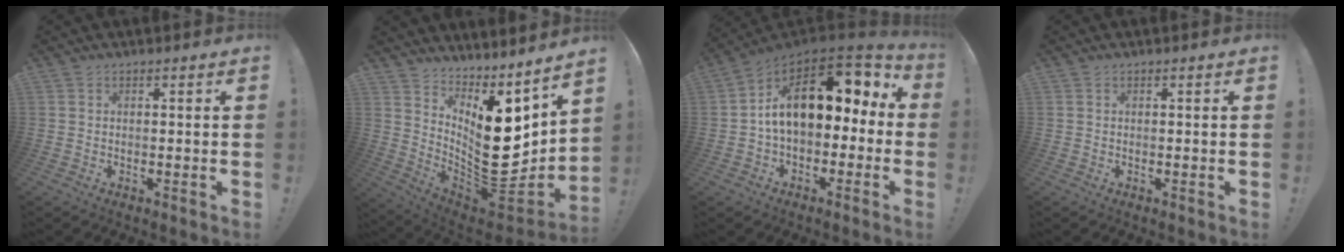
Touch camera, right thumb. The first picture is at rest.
{"total": 17.9, "force": [2.3, 9.8, 14.8], "torque": [-0.190, -0.049, 0.053]}
{"total": 17.7, "force": [4.1, 9.6, 14.4], "torque": [-0.220, -0.008, 0.076]}
{"total": 0.0}